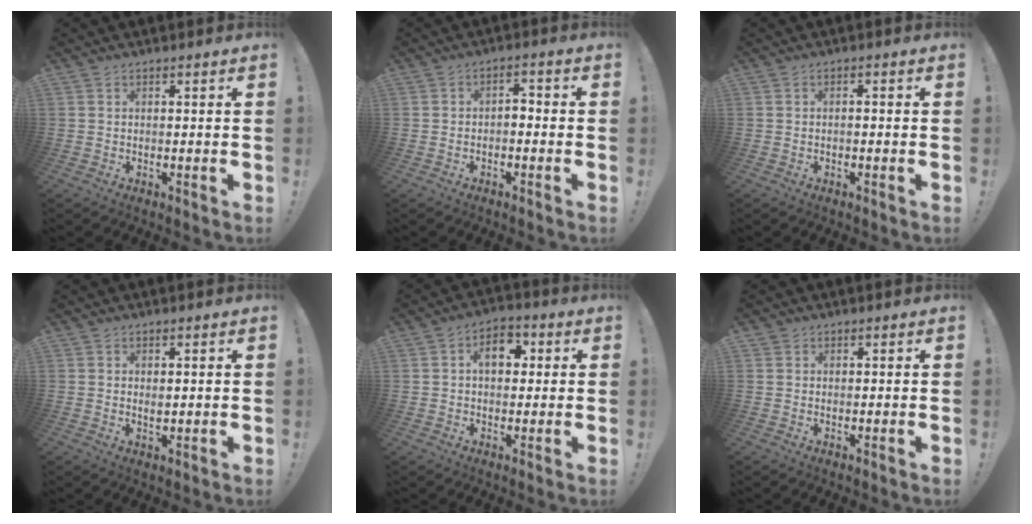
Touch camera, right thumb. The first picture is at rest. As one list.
[{"total": 2.4, "force": [-1.6, 0.9, 1.5], "torque": [-0.024, 0.007, -0.033]}, {"total": 1.0, "force": [-0.8, -0.2, 0.6], "torque": [-0.009, 0.001, -0.015]}, {"total": 1.4, "force": [0.5, 0.6, 1.2], "torque": [0.000, -0.010, 0.004]}, {"total": 8.4, "force": [2.0, 5.7, 5.9], "torque": [-0.078, 0.008, 0.032]}, {"total": 0.9, "force": [0.8, 0.5, 0.1], "torque": [0.006, -0.003, 0.013]}]